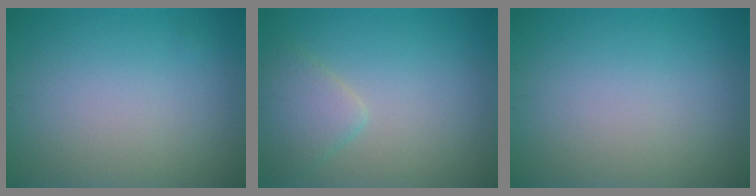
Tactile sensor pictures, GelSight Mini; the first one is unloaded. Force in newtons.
{"total": 2.6, "press": 2.6, "slide": 0.2}
{"total": 0.0}